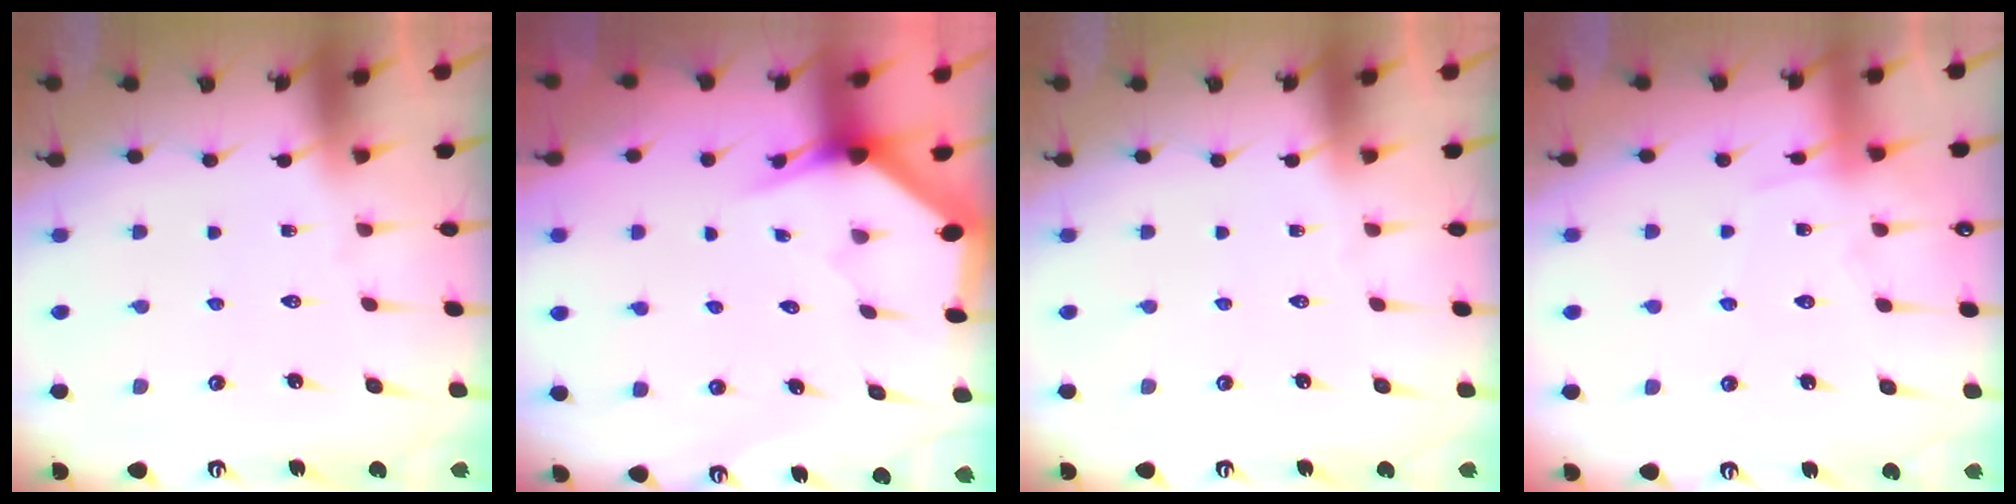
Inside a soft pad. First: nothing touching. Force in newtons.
{"total": 3.1, "press": 3.1, "slide": 0.0}
{"total": 0.0}
{"total": 6.2, "press": 6.1, "slide": 0.7}